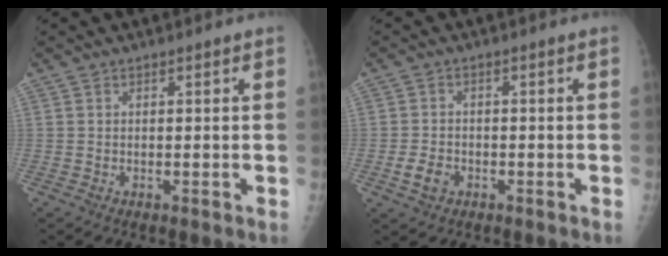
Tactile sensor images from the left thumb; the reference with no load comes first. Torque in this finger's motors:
{"motor_torque": [-0.42, 0.46, 0.16, -0.03, 0.00]}